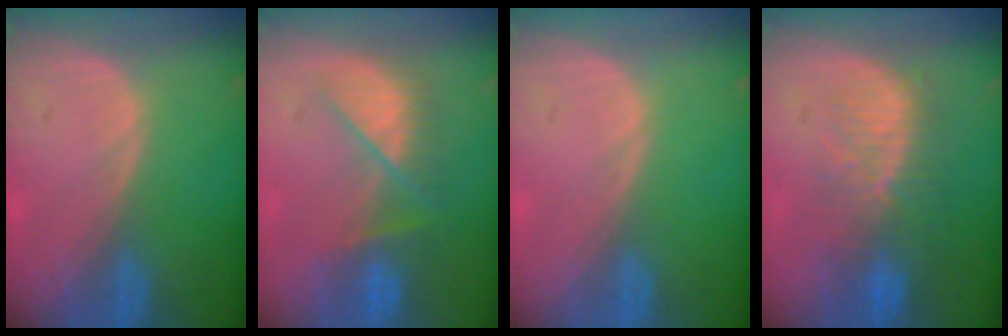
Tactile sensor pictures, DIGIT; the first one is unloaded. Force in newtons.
{"total": 7.6, "press": 7.1, "slide": 2.6}
{"total": 0.0}
{"total": 10.0, "press": 8.5, "slide": 5.3}